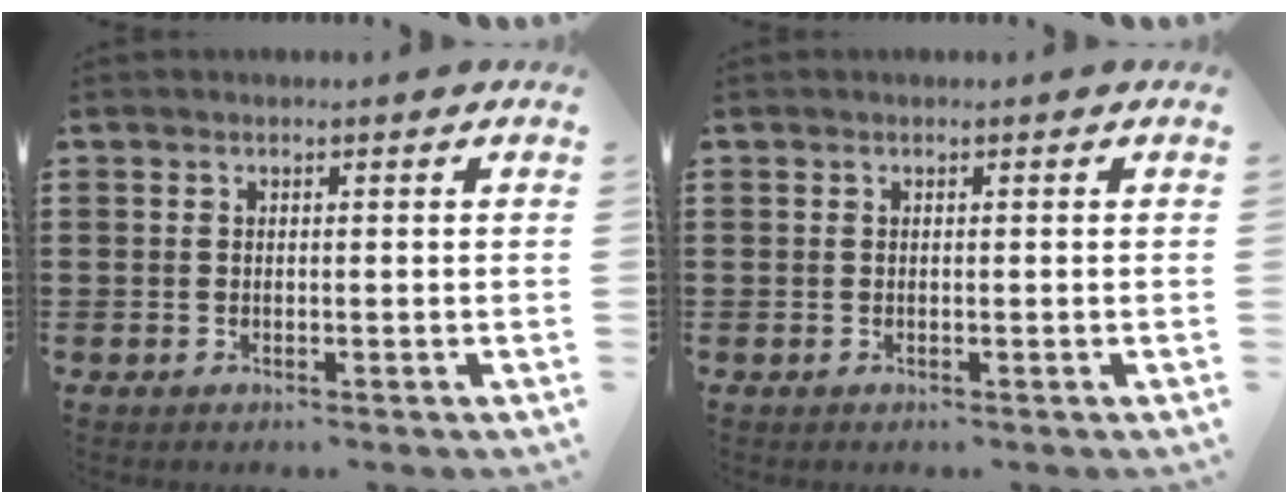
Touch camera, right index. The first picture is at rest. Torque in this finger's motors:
{"motor_torque": [0.00, 0.00, 0.01, -0.01]}